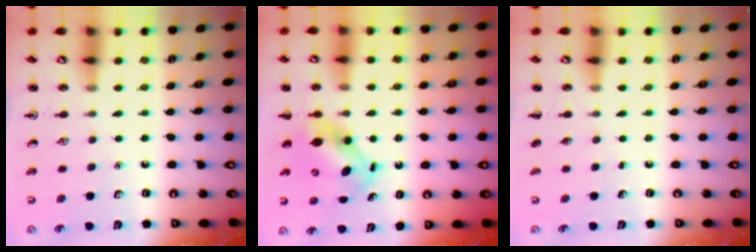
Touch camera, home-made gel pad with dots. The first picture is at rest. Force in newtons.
{"total": 5.5, "press": 5.4, "slide": 0.9}
{"total": 0.0}